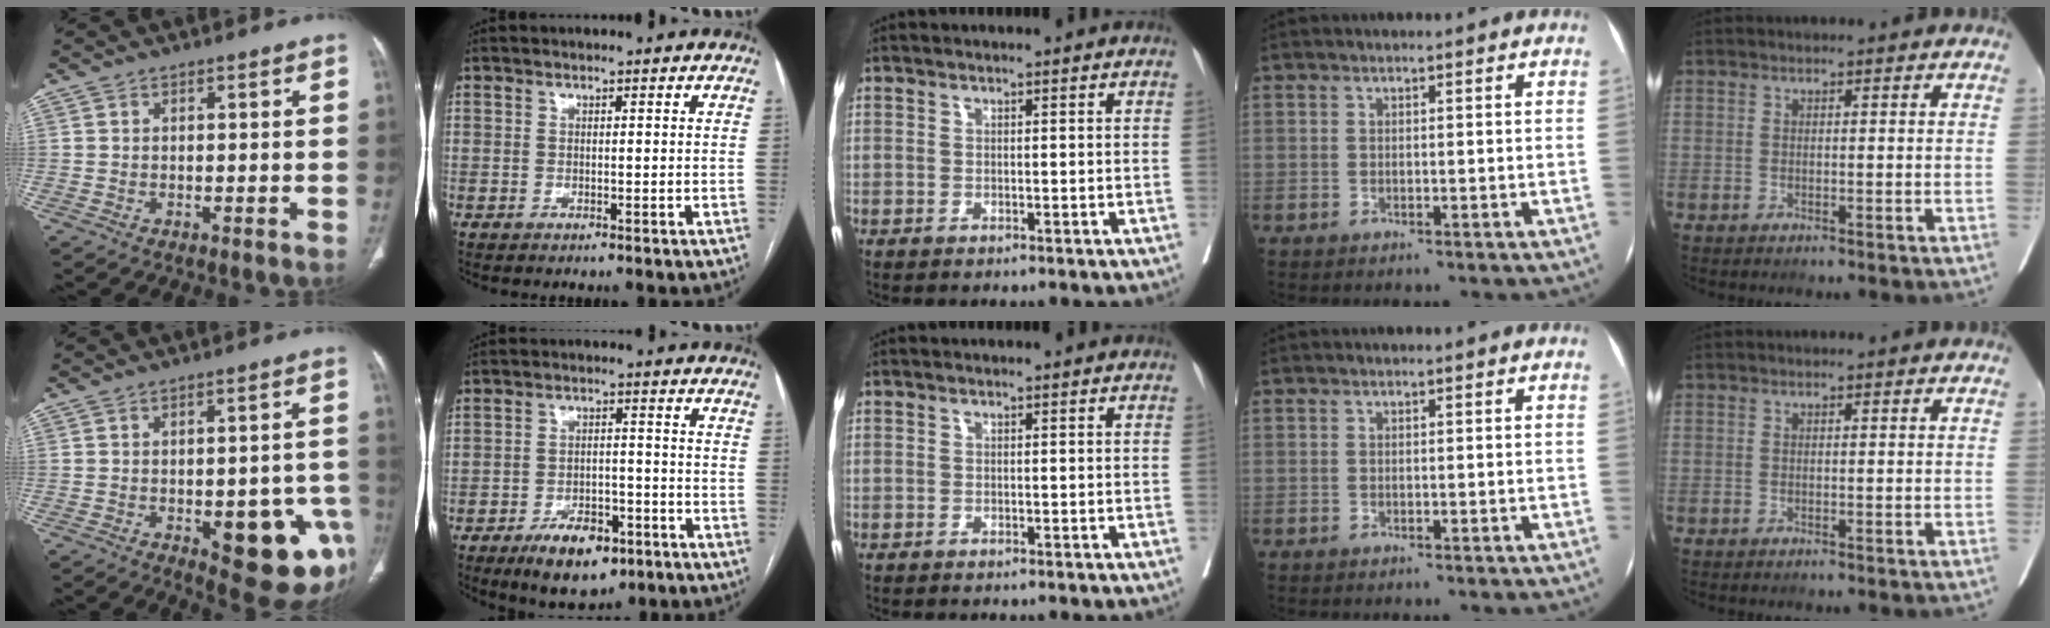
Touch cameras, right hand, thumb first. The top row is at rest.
{"thumb": {"total": 15.6, "force": [-5.4, 6.6, 13.1], "torque": [-0.117, 0.021, -0.048]}, "index": {"total": 9.1, "force": [-5.6, 4.2, 5.9], "torque": [-0.094, -0.003, -0.084]}}